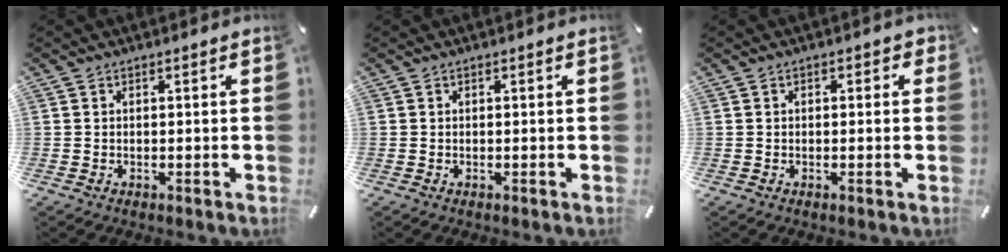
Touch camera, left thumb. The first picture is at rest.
{"total": 0.0}
{"total": 1.3, "force": [0.0, 1.0, 0.9], "torque": [-0.009, 0.003, -0.003]}